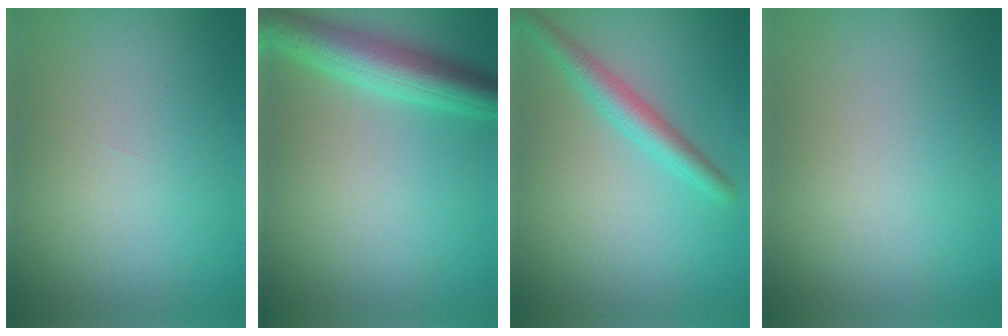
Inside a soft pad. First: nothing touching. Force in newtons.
{"total": 5.5, "press": 5.5, "slide": 0.2}
{"total": 3.1, "press": 3.0, "slide": 0.1}
{"total": 0.0}